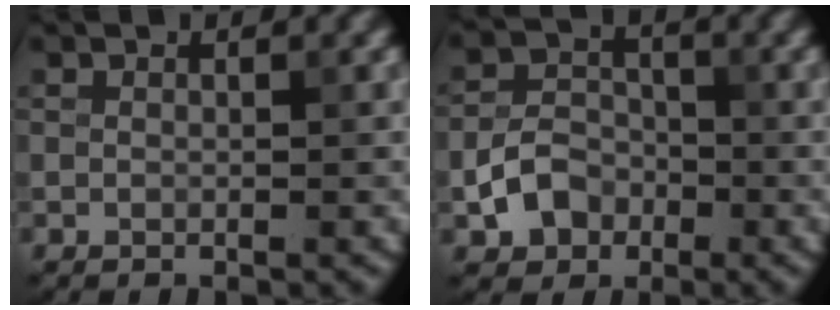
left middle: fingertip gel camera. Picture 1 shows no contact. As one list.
[{"total": 3.9, "force": [-1.6, 3.0, 1.9], "torque": [-0.035, 0.003, -0.031]}]